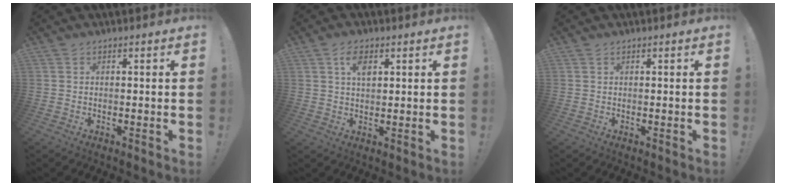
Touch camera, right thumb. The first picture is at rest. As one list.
[{"total": 5.2, "force": [2.4, 2.7, 3.8], "torque": [-0.056, -0.007, 0.039]}, {"total": 0.0}]